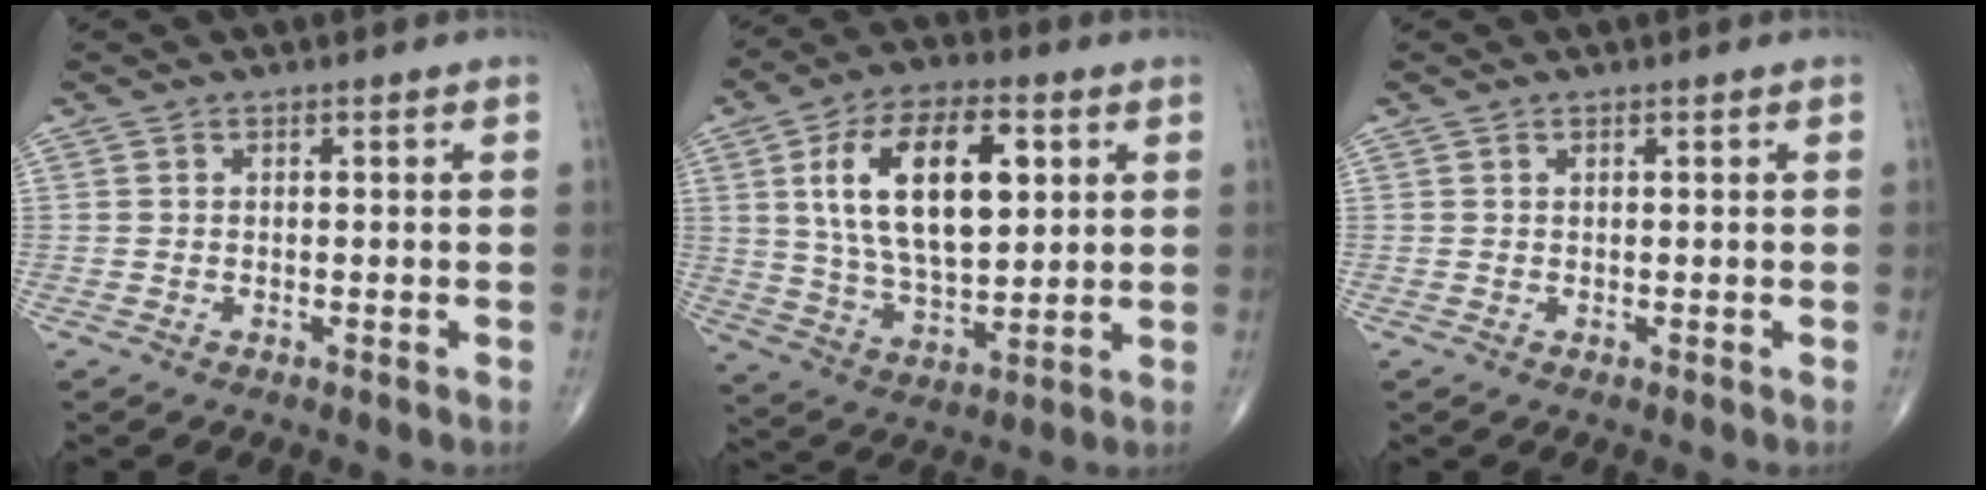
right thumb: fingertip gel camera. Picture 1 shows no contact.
{"total": 19.5, "force": [5.1, 9.9, 16.1], "torque": [-0.262, -0.008, 0.094]}
{"total": 0.0}